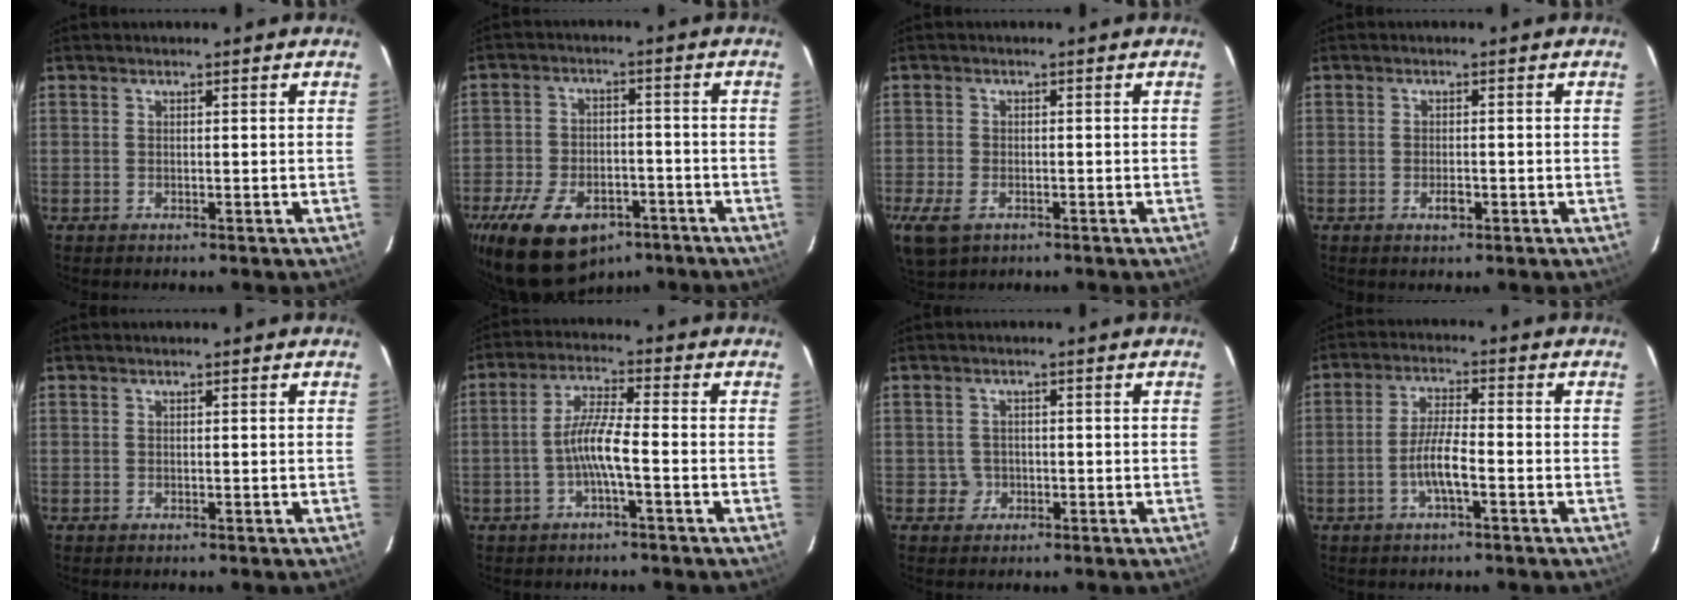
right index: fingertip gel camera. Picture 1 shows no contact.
{"total": 18.0, "force": [-11.5, 10.2, 9.4], "torque": [-0.215, -0.008, -0.175]}
{"total": 7.1, "force": [-3.6, 4.3, 4.3], "torque": [-0.108, -0.019, -0.065]}
{"total": 2.2, "force": [-1.0, 1.0, 1.7], "torque": [-0.031, -0.003, -0.016]}
{"total": 0.0}
{"total": 5.9, "force": [-2.1, 0.3, 5.5], "torque": [-0.119, 0.010, -0.038]}
{"total": 2.1, "force": [-0.6, 2.0, -0.1], "torque": [0.001, 0.007, -0.006]}
{"total": 5.5, "force": [-2.4, 0.8, 5.0], "torque": [-0.101, 0.005, -0.046]}